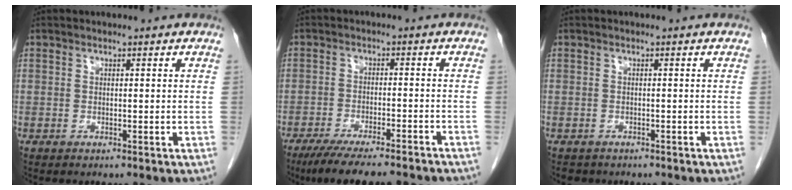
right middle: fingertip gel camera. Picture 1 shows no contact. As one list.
[{"total": 14.8, "force": [-12.6, 1.8, 7.6], "torque": [-0.112, -0.024, -0.180]}, {"total": 1.8, "force": [-1.5, 1.0, 0.2], "torque": [-0.009, 0.000, -0.021]}]